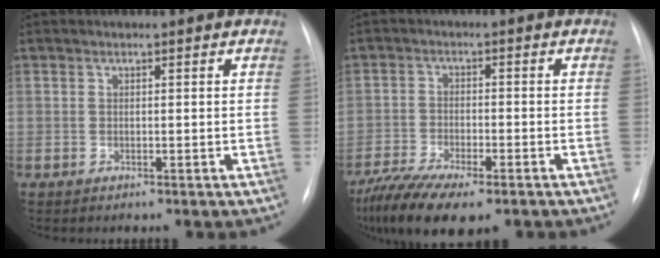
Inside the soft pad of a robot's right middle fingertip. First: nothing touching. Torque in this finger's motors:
{"motor_torque": [1.21, -0.93, 0.47, 0.14]}